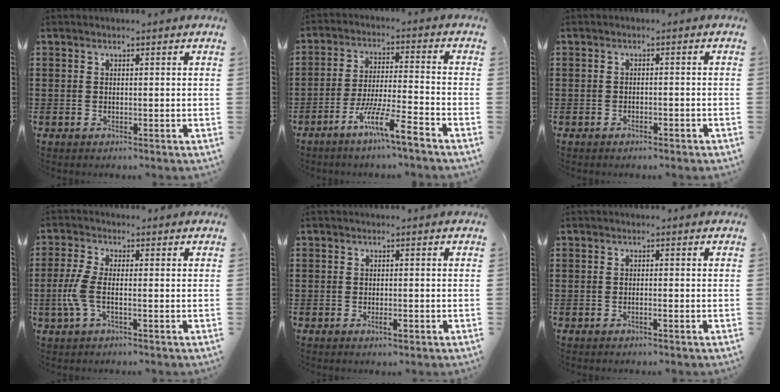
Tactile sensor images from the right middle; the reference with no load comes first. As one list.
[{"total": 8.5, "force": [-5.9, 0.3, 6.0], "torque": [-0.115, -0.007, -0.112]}, {"total": 1.2, "force": [-1.1, 0.2, 0.3], "torque": [-0.009, -0.001, -0.022]}, {"total": 4.6, "force": [-0.8, 2.0, 4.1], "torque": [-0.109, -0.007, -0.024]}, {"total": 1.3, "force": [-0.7, 0.4, 1.1], "torque": [-0.021, -0.003, -0.012]}, {"total": 0.8, "force": [-0.6, 0.0, 0.5], "torque": [-0.010, -0.001, -0.011]}]